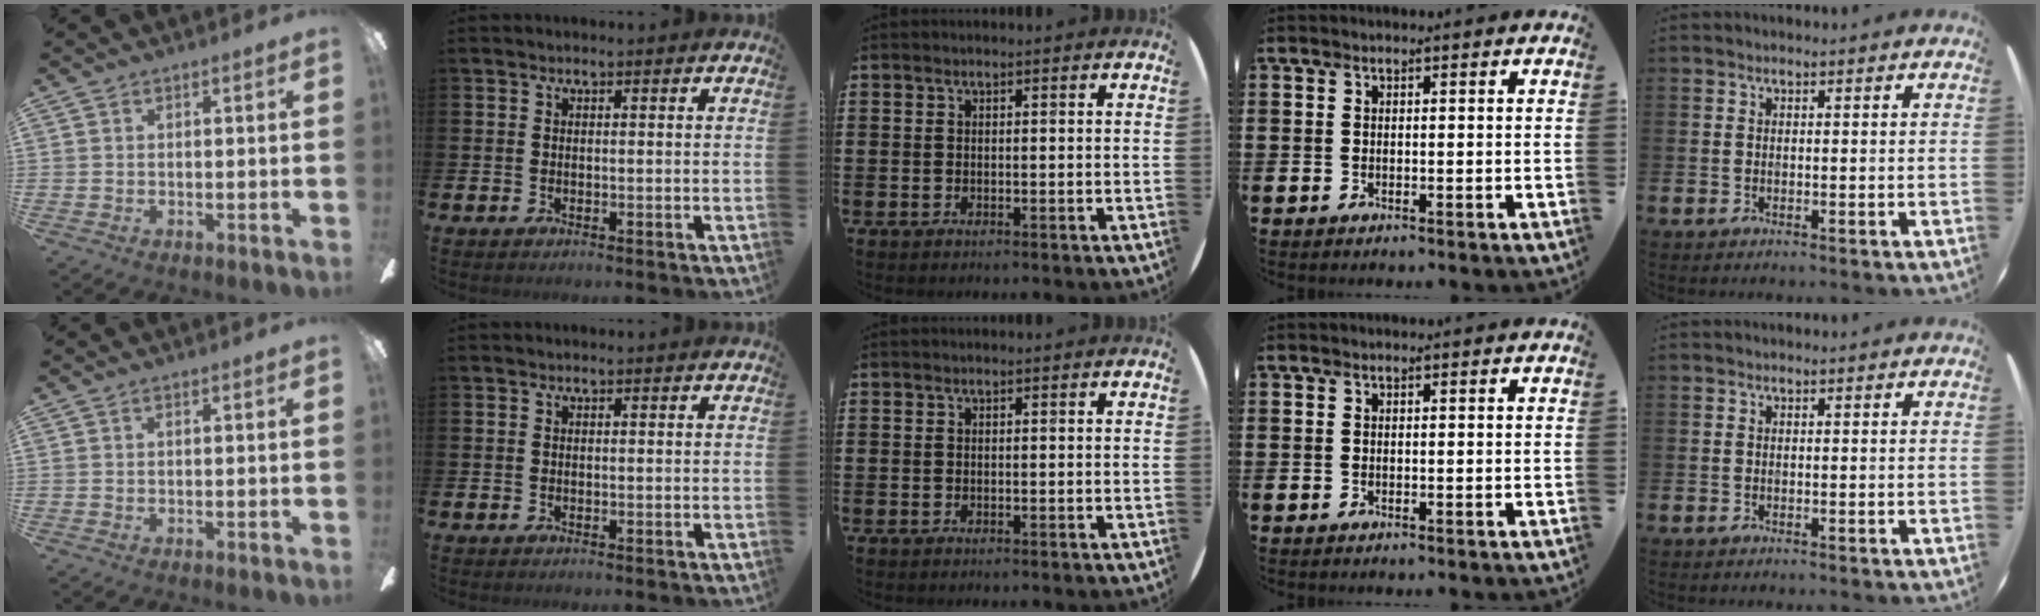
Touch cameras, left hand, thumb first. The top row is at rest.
{}